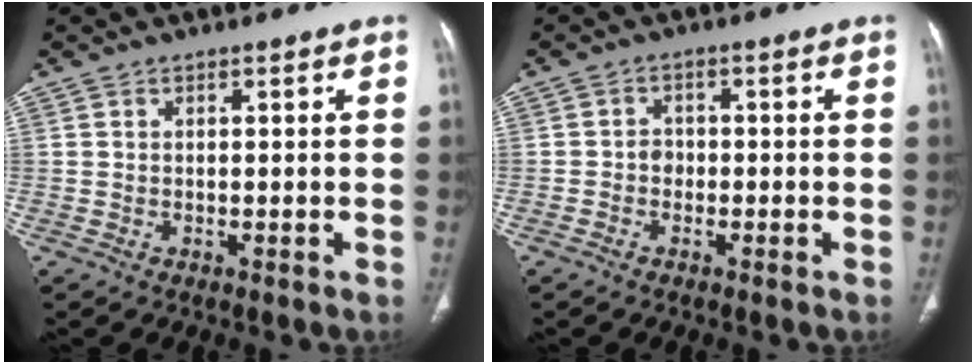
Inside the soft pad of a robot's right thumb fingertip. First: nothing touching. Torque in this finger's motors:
{"motor_torque": [-0.03, 0.33, 0.18, 0.57, -0.01]}